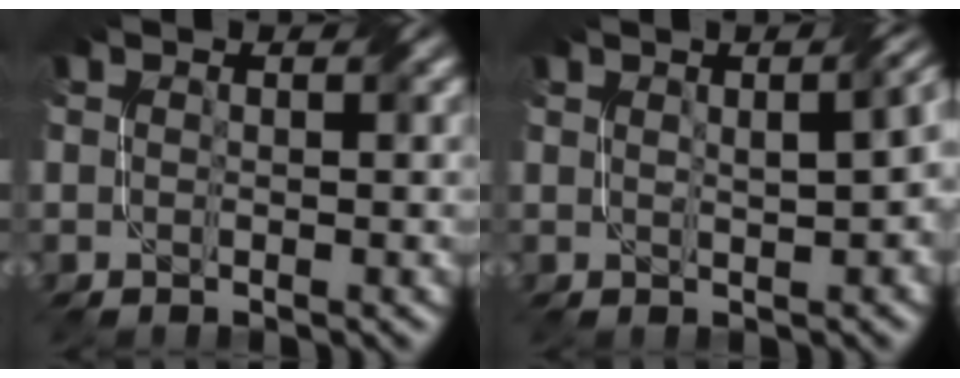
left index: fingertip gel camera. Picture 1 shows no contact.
{"total": 5.1, "force": [1.0, 2.0, 4.6], "torque": [-0.041, 0.018, 0.026]}